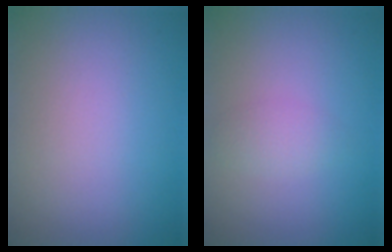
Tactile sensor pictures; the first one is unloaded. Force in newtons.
{"total": 1.5, "press": 1.5, "slide": 0.0}